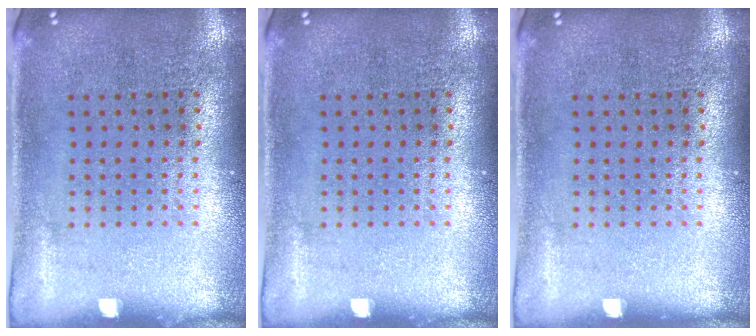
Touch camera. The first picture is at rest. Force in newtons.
{"total": 0.0}
{"total": 0.0}